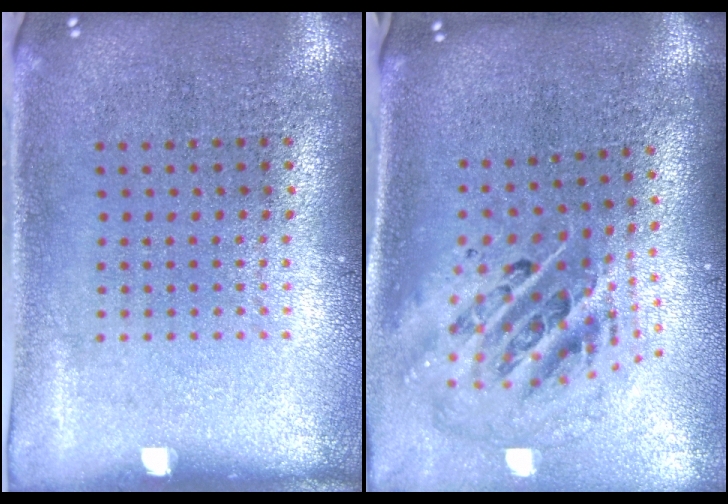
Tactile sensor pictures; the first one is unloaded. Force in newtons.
{"total": 2.9, "press": 1.9, "slide": 2.1}